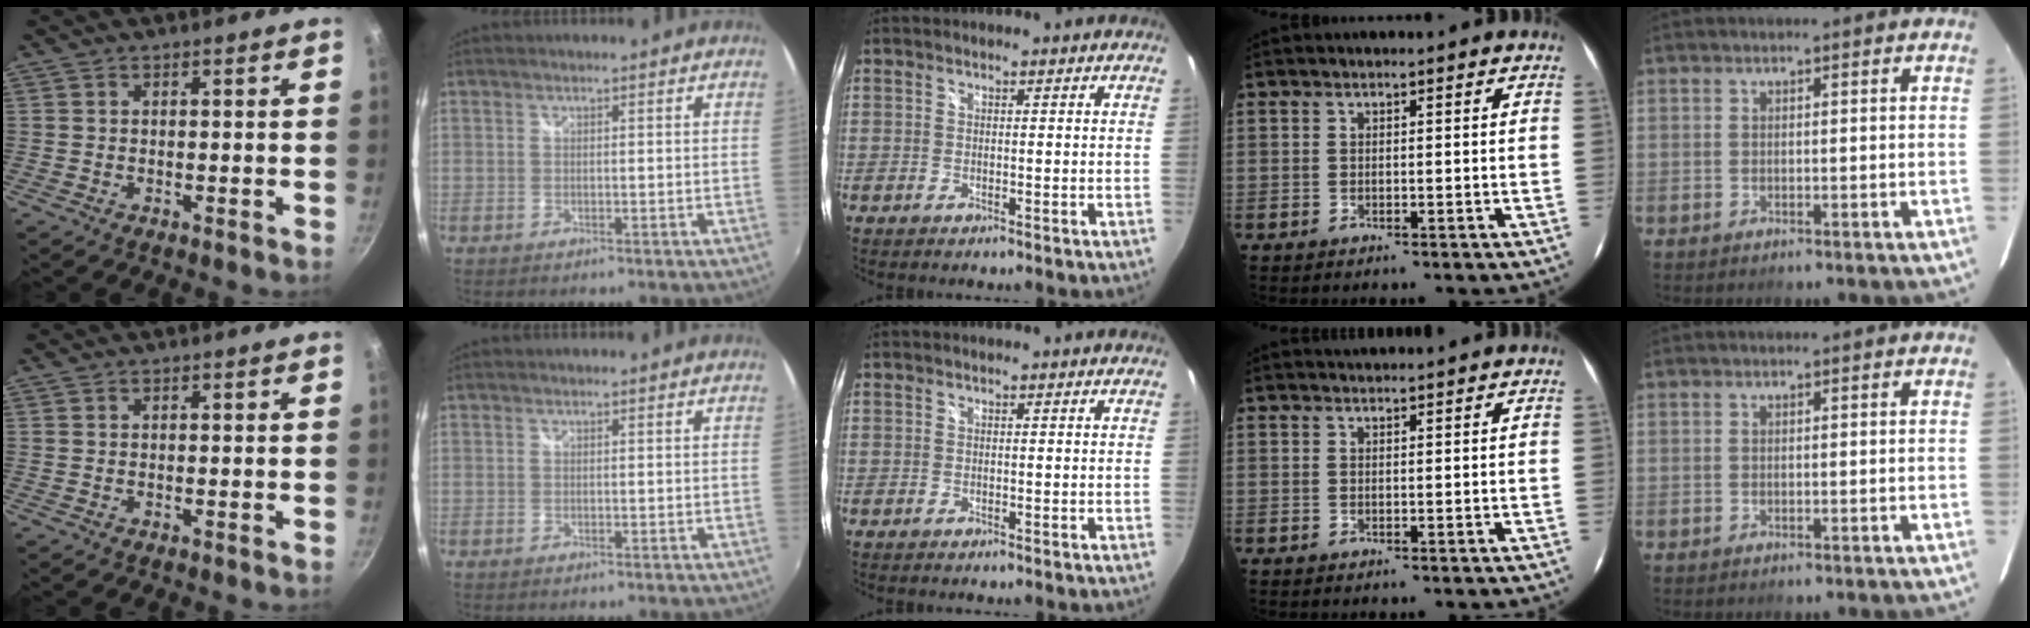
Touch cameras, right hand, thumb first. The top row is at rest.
{"ring": {"total": 1.4, "force": [1.4, -0.1, 0.2], "torque": [-0.009, 0.000, 0.021]}}